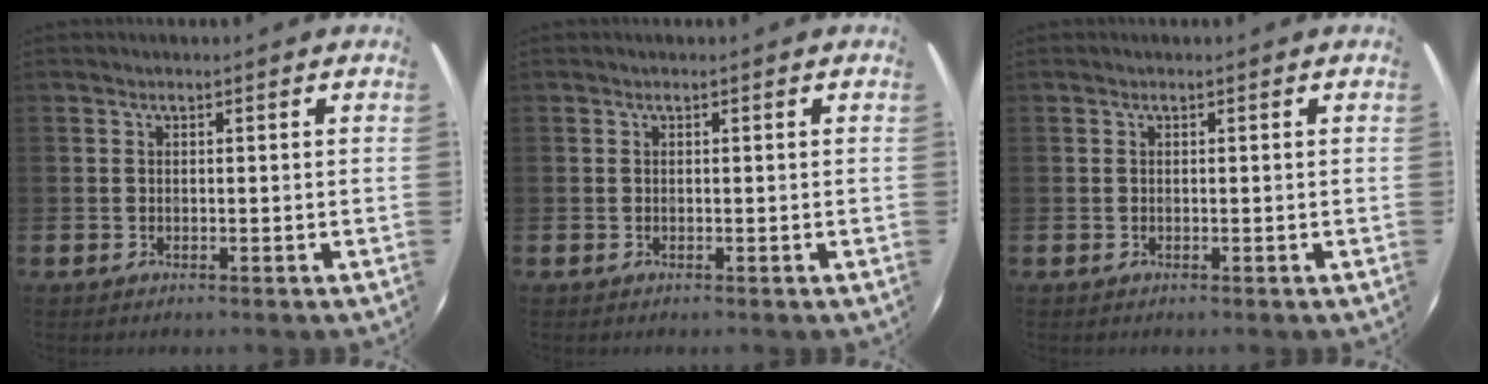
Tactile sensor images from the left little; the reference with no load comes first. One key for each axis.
{"total": 0.0}
{"total": 0.0}